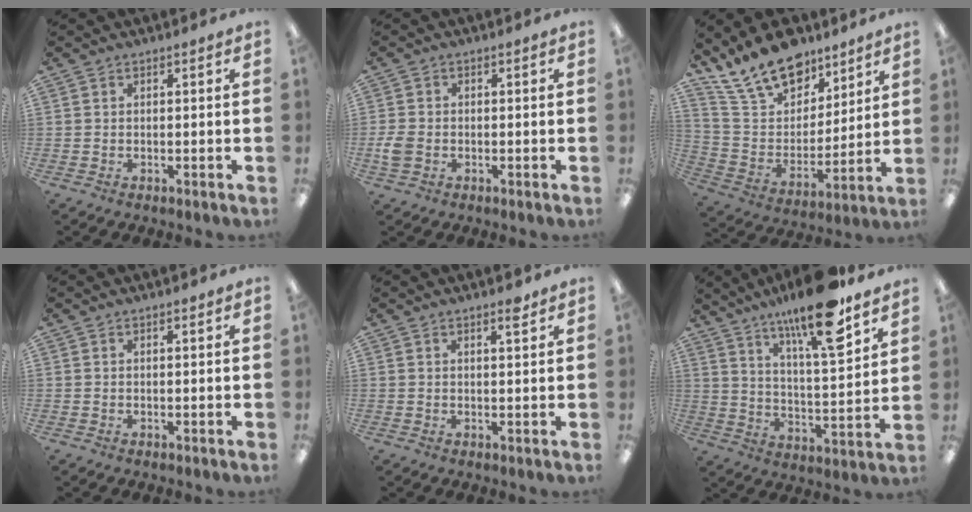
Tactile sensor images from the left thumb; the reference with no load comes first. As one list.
[{"total": 3.9, "force": [-0.9, 2.9, 2.5], "torque": [-0.054, 0.003, -0.018]}, {"total": 18.5, "force": [13.9, 9.9, 7.1], "torque": [-0.138, -0.083, 0.258]}, {"total": 0.6, "force": [0.5, 0.1, 0.3], "torque": [-0.005, 0.000, 0.009]}, {"total": 2.4, "force": [1.9, 0.4, 1.4], "torque": [-0.016, -0.006, 0.031]}, {"total": 18.3, "force": [13.3, 4.2, 11.8], "torque": [-0.194, -0.080, 0.216]}]